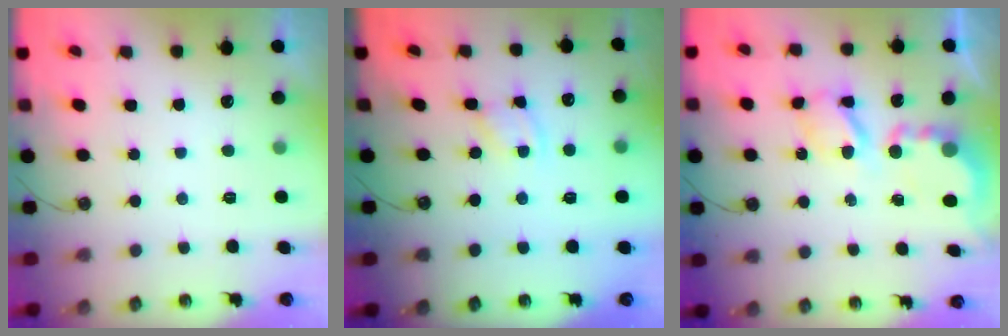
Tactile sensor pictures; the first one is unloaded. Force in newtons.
{"total": 1.9, "press": 1.8, "slide": 0.3}
{"total": 6.8, "press": 6.8, "slide": 0.3}